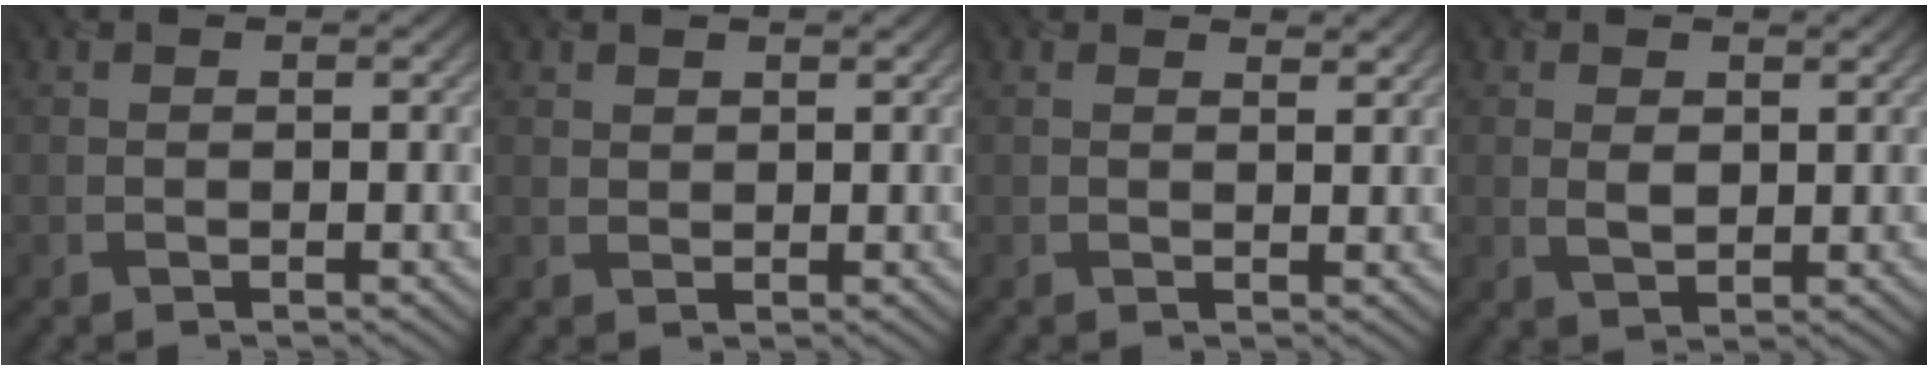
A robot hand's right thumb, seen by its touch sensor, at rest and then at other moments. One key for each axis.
{"total": 1.4, "fx": 1.1, "fy": 0.9, "fz": 0.3, "tx": -0.009, "ty": -0.001, "tz": 0.024}
{"total": 2.1, "fx": 1.6, "fy": 0.8, "fz": 1.1, "tx": -0.025, "ty": -0.004, "tz": 0.028}
{"total": 2.4, "fx": 0.8, "fy": 1.5, "fz": 1.7, "tx": -0.037, "ty": -0.005, "tz": 0.017}